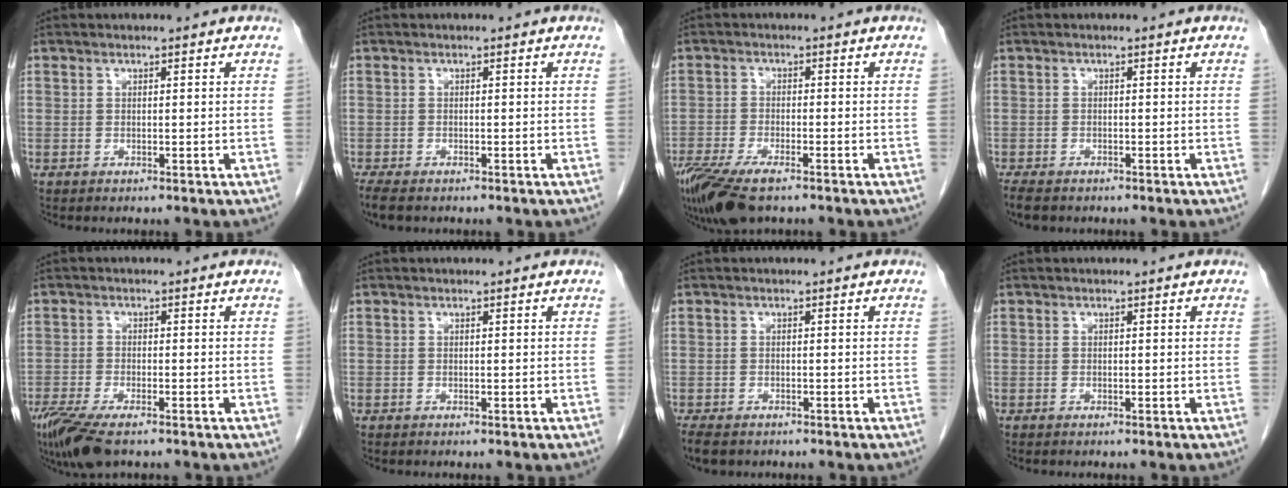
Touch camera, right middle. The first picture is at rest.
{"total": 4.0, "force": [-3.1, 1.5, 2.1], "torque": [-0.042, -0.012, -0.049]}
{"total": 9.7, "force": [-6.8, 2.7, 6.4], "torque": [-0.117, -0.021, -0.116]}
{"total": 3.9, "force": [-3.1, 1.6, 1.8], "torque": [-0.036, -0.009, -0.048]}
{"total": 8.1, "force": [-5.7, 2.2, 5.4], "torque": [-0.099, -0.020, -0.097]}
{"total": 0.0}
{"total": 5.1, "force": [-3.9, 2.4, 2.3], "torque": [-0.040, -0.009, -0.059]}
{"total": 0.0}